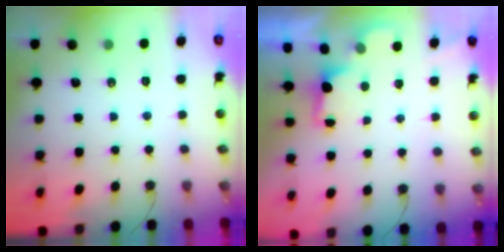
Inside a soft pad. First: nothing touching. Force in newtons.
{"total": 2.0, "press": 1.8, "slide": 0.8}